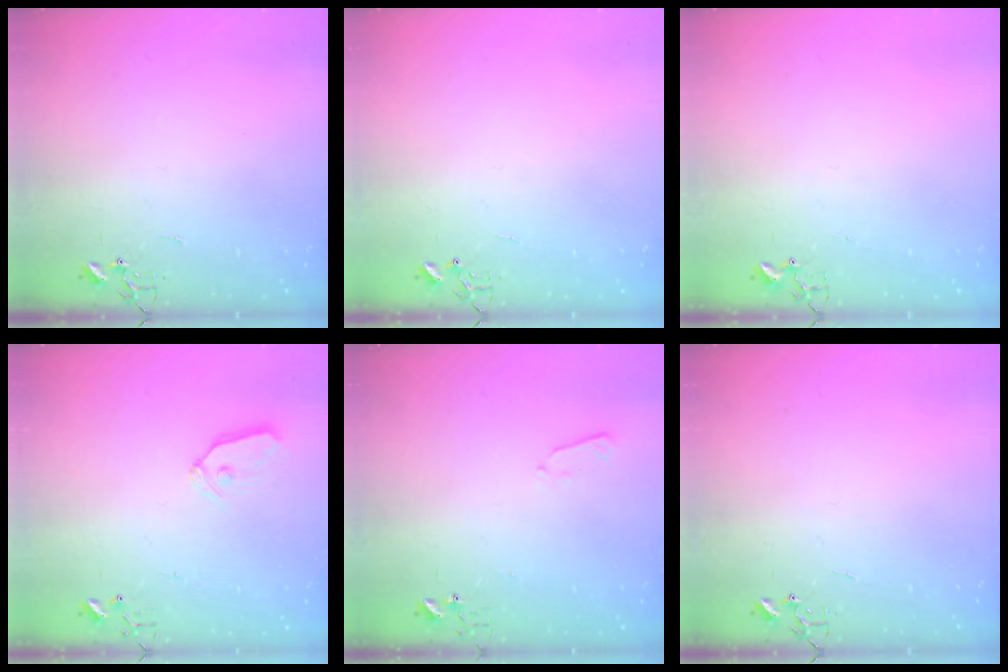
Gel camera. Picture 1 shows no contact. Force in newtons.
{"total": 6.4, "press": 6.4, "slide": 0.6}
{"total": 1.7, "press": 1.6, "slide": 0.2}
{"total": 7.2, "press": 7.2, "slide": 0.4}
{"total": 3.7, "press": 3.6, "slide": 0.5}
{"total": 0.0}